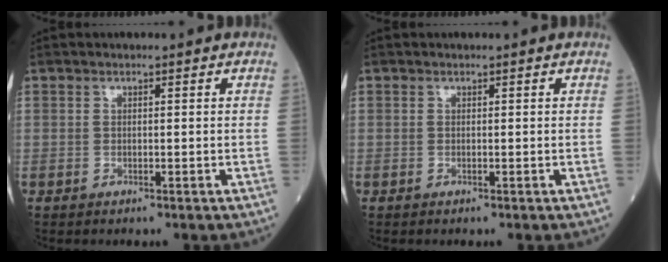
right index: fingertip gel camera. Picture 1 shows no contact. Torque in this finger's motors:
{"motor_torque": [0.00, 0.00, -0.01, 0.01]}